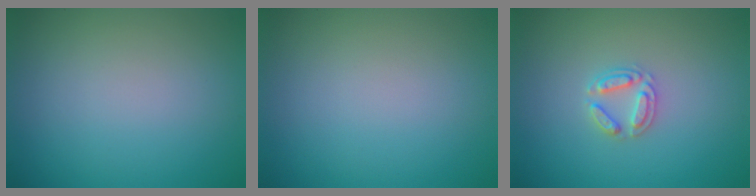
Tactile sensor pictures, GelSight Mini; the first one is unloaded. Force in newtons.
{"total": 0.0}
{"total": 2.2, "press": 2.2, "slide": 0.3}